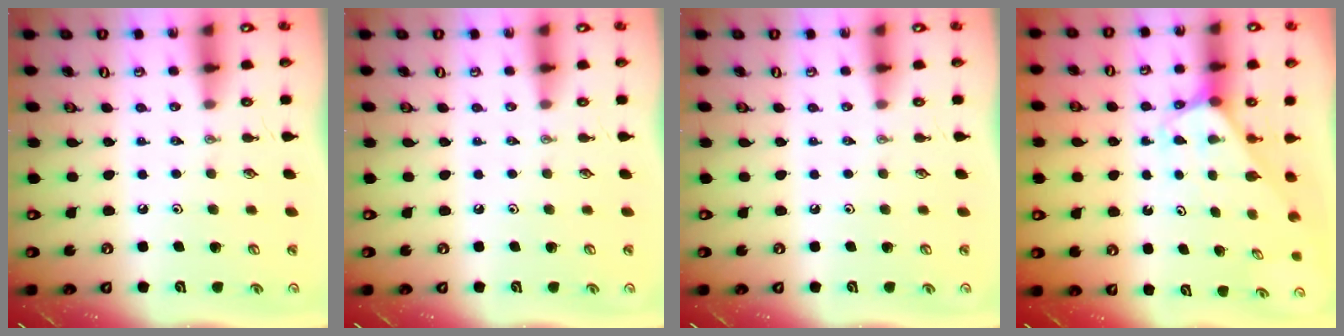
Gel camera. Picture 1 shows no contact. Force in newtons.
{"total": 0.0}
{"total": 0.0}
{"total": 2.5, "press": 2.5, "slide": 0.1}